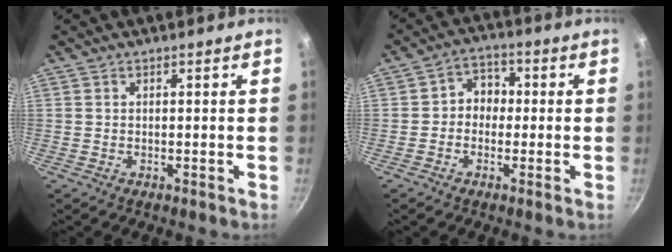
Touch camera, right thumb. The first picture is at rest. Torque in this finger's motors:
{"motor_torque": [-0.27, 0.13, 0.24, 0.37, -0.01]}